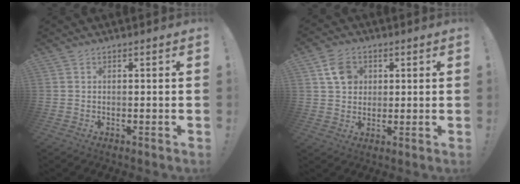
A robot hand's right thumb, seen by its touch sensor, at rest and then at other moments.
{"total": 7.9, "force": [3.0, 6.5, 3.2], "torque": [-0.045, -0.001, 0.058]}